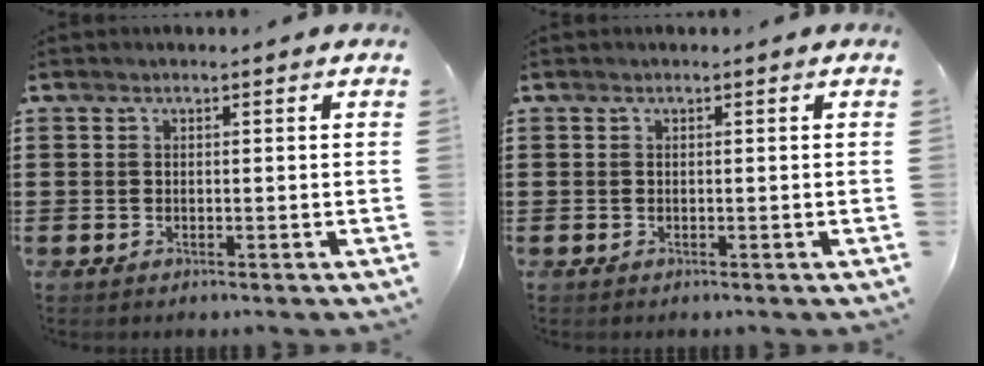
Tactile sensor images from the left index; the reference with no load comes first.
{"total": 0.0}